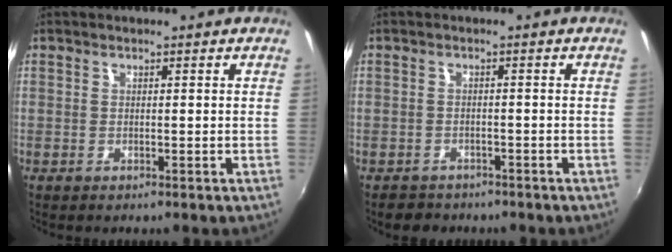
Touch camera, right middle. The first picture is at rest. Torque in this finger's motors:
{"motor_torque": [0.49, -0.65, -0.03, 0.00]}